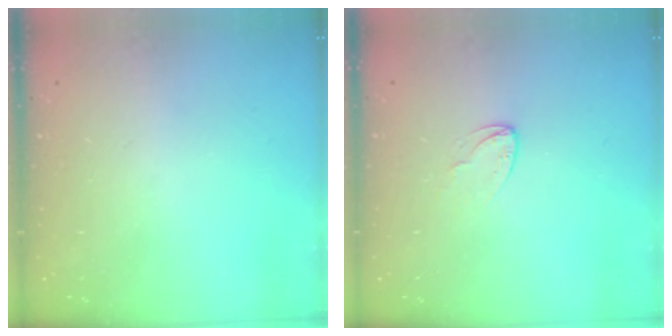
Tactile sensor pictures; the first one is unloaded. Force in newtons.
{"total": 2.9, "press": 2.9, "slide": 0.2}